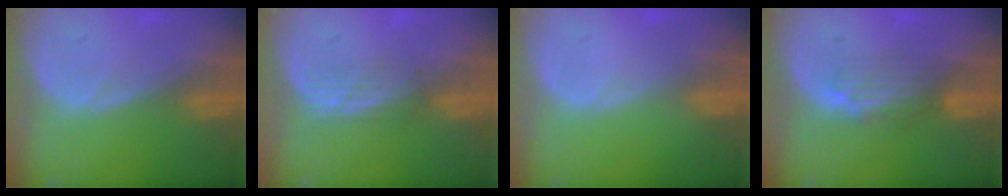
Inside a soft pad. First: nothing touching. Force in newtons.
{"total": 2.4, "press": 2.4, "slide": 0.5}
{"total": 0.0}
{"total": 3.4, "press": 3.3, "slide": 0.9}